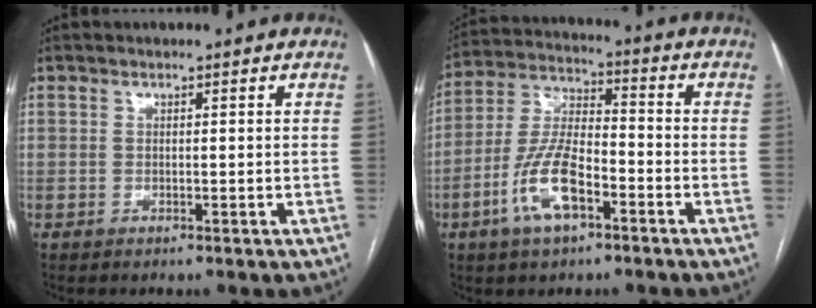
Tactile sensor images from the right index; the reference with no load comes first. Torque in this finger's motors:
{"motor_torque": [0.55, -0.47, 0.01, -0.06]}